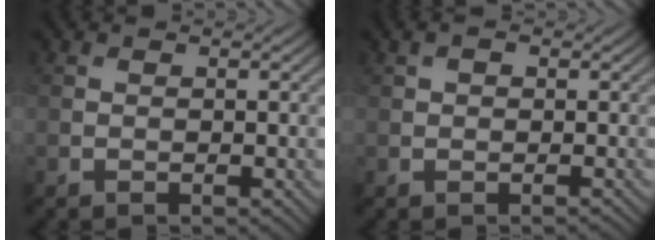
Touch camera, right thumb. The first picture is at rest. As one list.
[{"total": 1.3, "force": [0.3, 0.6, 1.1], "torque": [-0.015, 0.002, 0.003]}]